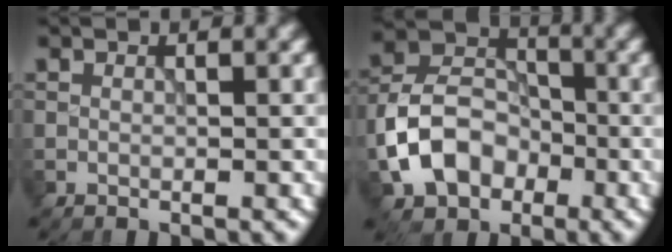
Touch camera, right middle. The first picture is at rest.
{"total": 7.4, "force": [-2.7, 5.5, 4.1], "torque": [-0.078, 0.007, -0.064]}